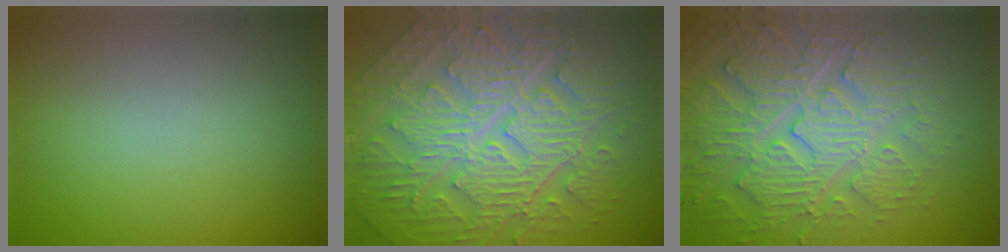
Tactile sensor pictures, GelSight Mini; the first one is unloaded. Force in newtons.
{"total": 10.9, "press": 7.4, "slide": 8.0}
{"total": 7.0, "press": 5.9, "slide": 3.8}